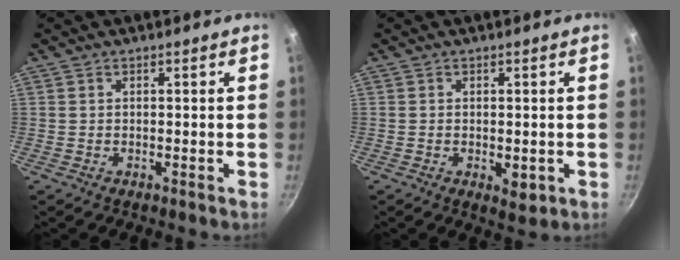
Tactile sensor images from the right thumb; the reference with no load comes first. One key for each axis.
{"total": 3.3, "fx": -0.7, "fy": 1.8, "fz": 2.7, "tx": -0.038, "ty": -0.009, "tz": -0.007}